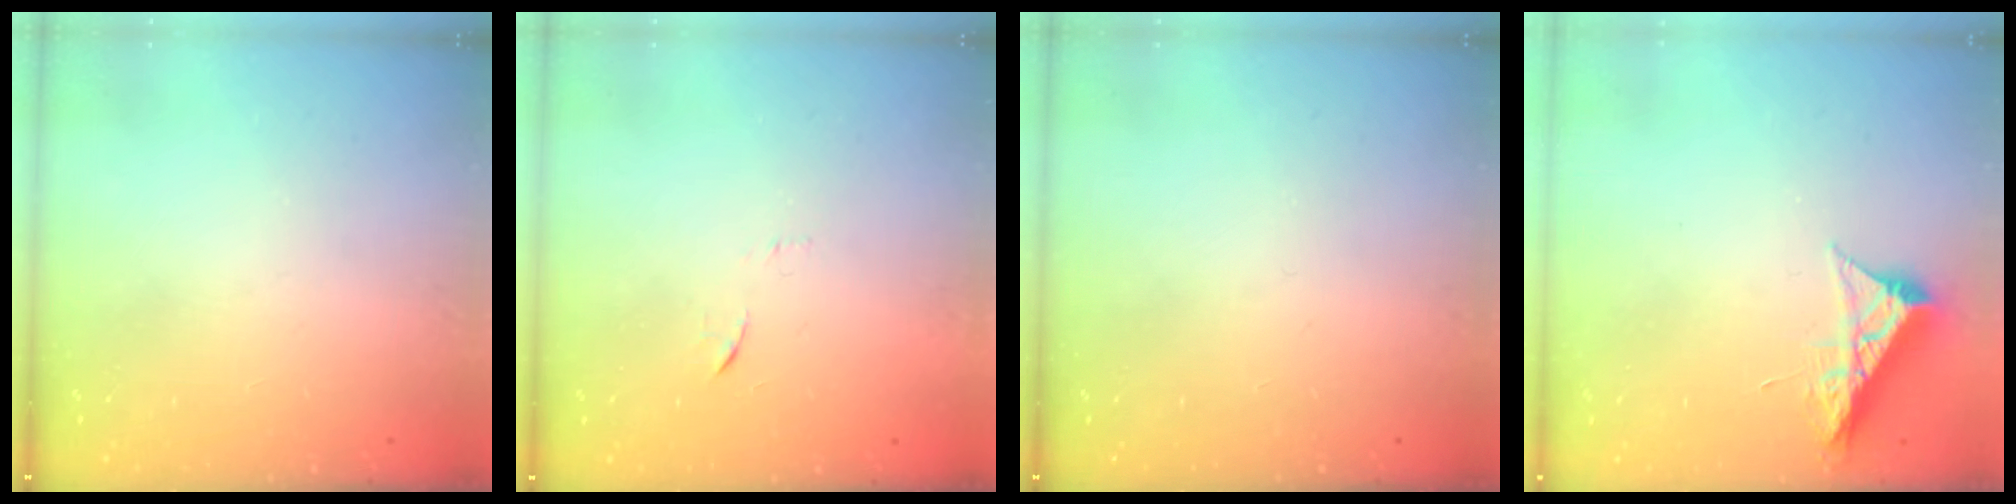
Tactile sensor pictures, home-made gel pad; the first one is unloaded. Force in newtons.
{"total": 5.8, "press": 5.7, "slide": 0.4}
{"total": 0.0}
{"total": 8.4, "press": 8.4, "slide": 0.4}